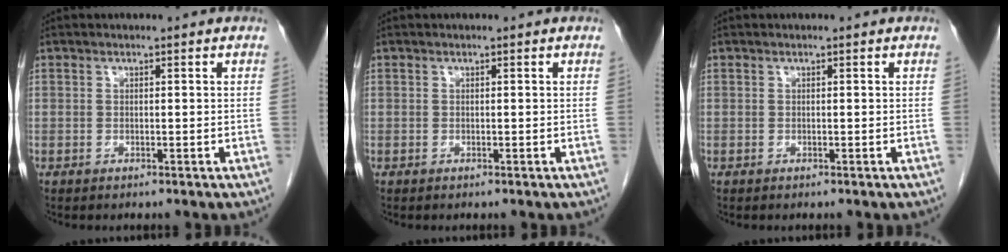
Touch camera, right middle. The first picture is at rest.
{"total": 0.0}
{"total": 0.0}